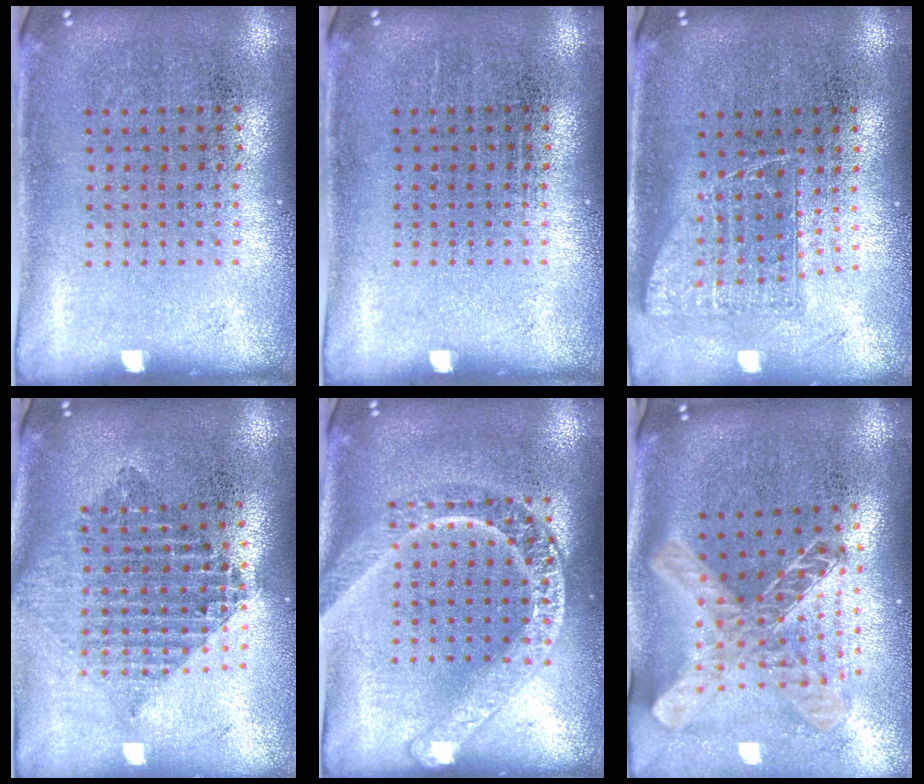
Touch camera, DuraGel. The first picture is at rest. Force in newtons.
{"total": 0.0}
{"total": 1.1, "press": 0.9, "slide": 0.6}
{"total": 2.1, "press": 1.7, "slide": 1.2}
{"total": 2.3, "press": 2.3, "slide": 0.2}
{"total": 2.1, "press": 1.6, "slide": 1.3}